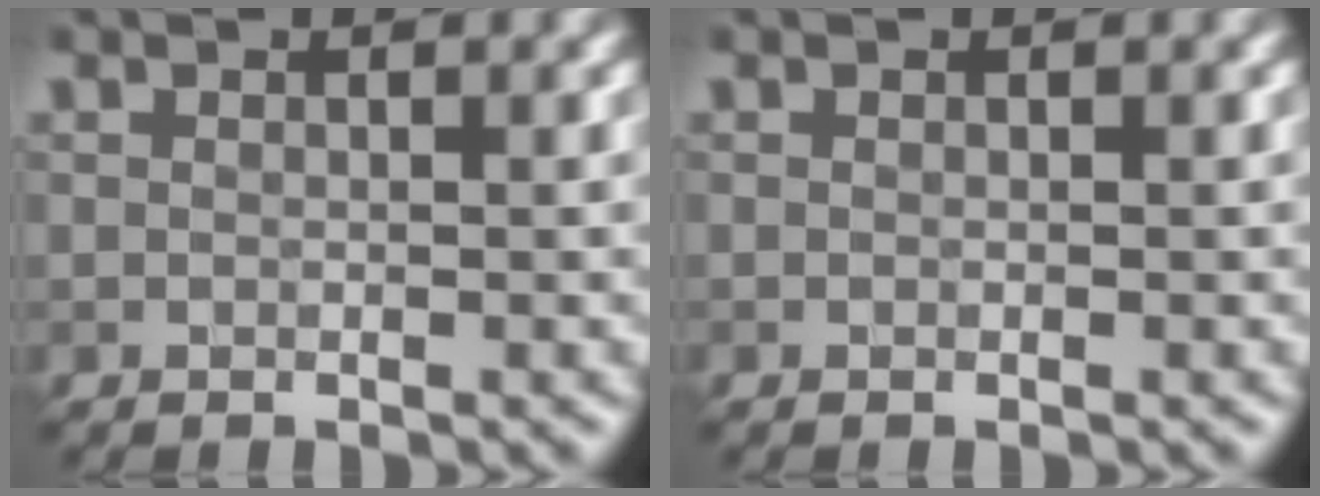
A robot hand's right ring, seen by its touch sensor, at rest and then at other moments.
{"total": 0.0}